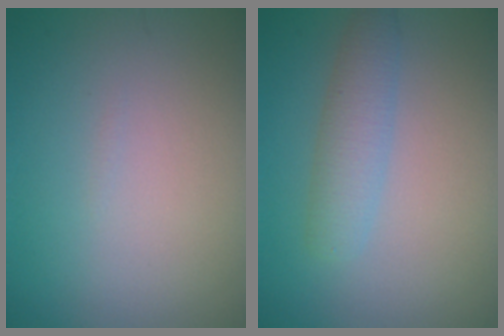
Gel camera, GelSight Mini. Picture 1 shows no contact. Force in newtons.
{"total": 2.8, "press": 2.8, "slide": 0.1}